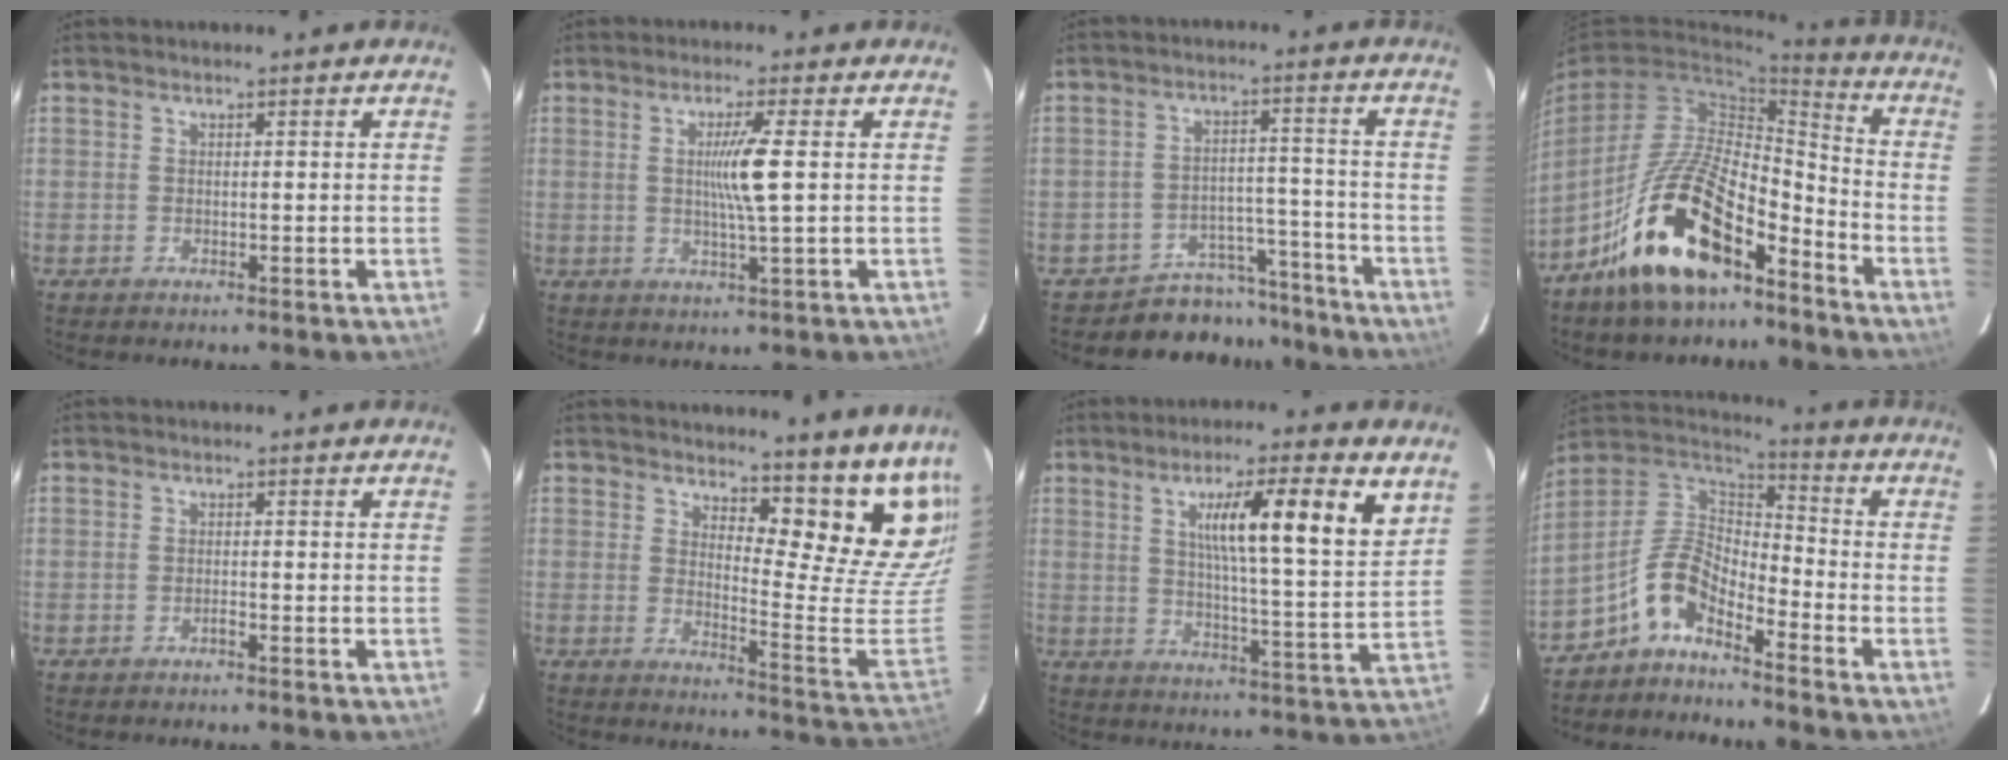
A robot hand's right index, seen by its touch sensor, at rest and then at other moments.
{"total": 5.4, "force": [0.7, -0.8, 5.3], "torque": [-0.098, -0.007, 0.014]}
{"total": 8.3, "force": [-7.4, 3.7, -0.8], "torque": [0.030, 0.054, -0.107]}
{"total": 16.2, "force": [-10.5, 5.3, 11.1], "torque": [-0.213, 0.012, -0.192]}
{"total": 0.6, "force": [-0.5, 0.0, 0.4], "torque": [-0.009, 0.000, -0.009]}
{"total": 16.7, "force": [15.1, 3.1, 6.6], "torque": [-0.059, -0.101, 0.162]}
{"total": 14.2, "force": [6.4, 0.7, 12.6], "torque": [-0.196, 0.003, 0.094]}
{"total": 8.8, "force": [-6.2, 3.4, 5.3], "torque": [-0.117, 0.031, -0.123]}